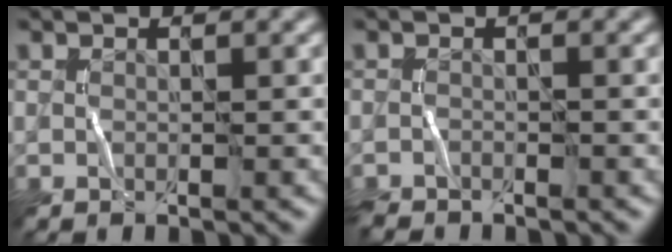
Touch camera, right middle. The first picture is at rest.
{"total": 1.5, "force": [-1.5, 0.2, 0.2], "torque": [-0.003, -0.005, -0.031]}